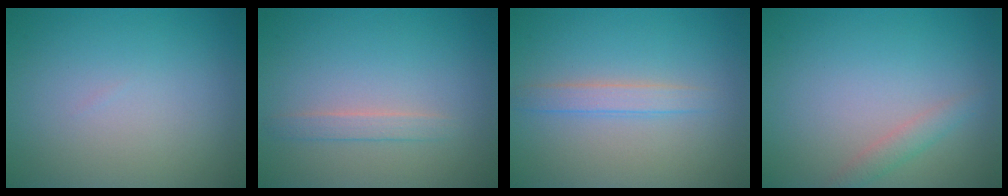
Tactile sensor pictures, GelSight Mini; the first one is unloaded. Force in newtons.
{"total": 1.3, "press": 1.3, "slide": 0.1}
{"total": 1.8, "press": 1.8, "slide": 0.1}
{"total": 1.5, "press": 1.5, "slide": 0.1}